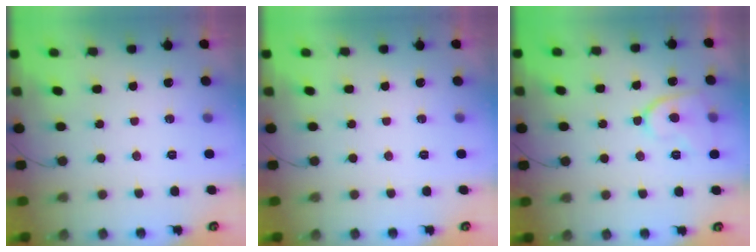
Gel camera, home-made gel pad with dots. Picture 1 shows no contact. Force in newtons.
{"total": 0.0}
{"total": 10.8, "press": 10.7, "slide": 1.4}